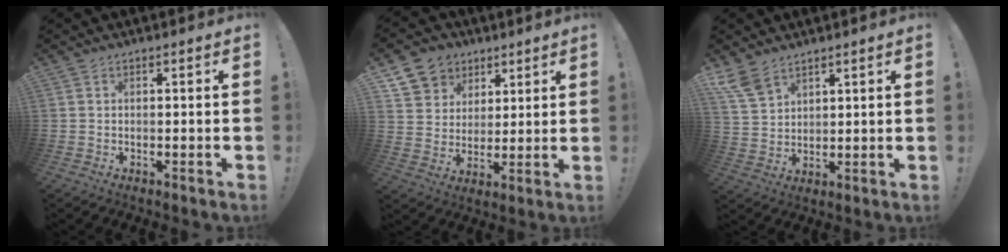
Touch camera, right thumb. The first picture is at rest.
{"total": 9.8, "force": [5.3, 8.0, 2.0], "torque": [-0.024, -0.038, 0.106]}
{"total": 7.9, "force": [5.7, 4.2, 3.5], "torque": [-0.070, -0.027, 0.117]}